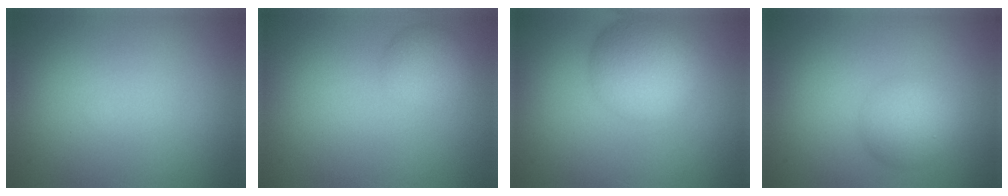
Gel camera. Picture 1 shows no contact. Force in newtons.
{"total": 2.6, "press": 2.6, "slide": 0.1}
{"total": 5.4, "press": 5.4, "slide": 0.4}
{"total": 3.4, "press": 3.4, "slide": 0.2}